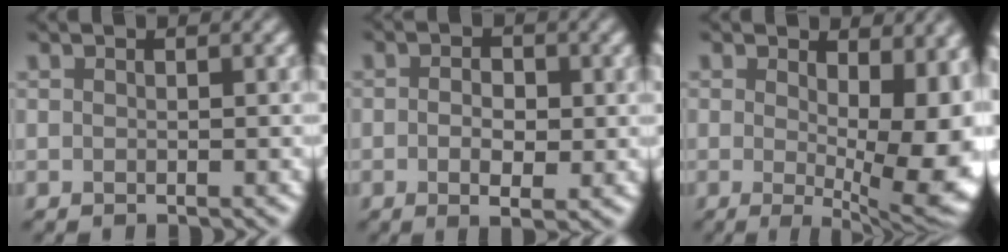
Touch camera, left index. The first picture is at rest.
{"total": 3.0, "force": [-0.3, 1.6, 2.5], "torque": [-0.038, -0.002, -0.006]}
{"total": 11.9, "force": [0.4, 5.4, 10.6], "torque": [-0.123, -0.013, 0.018]}